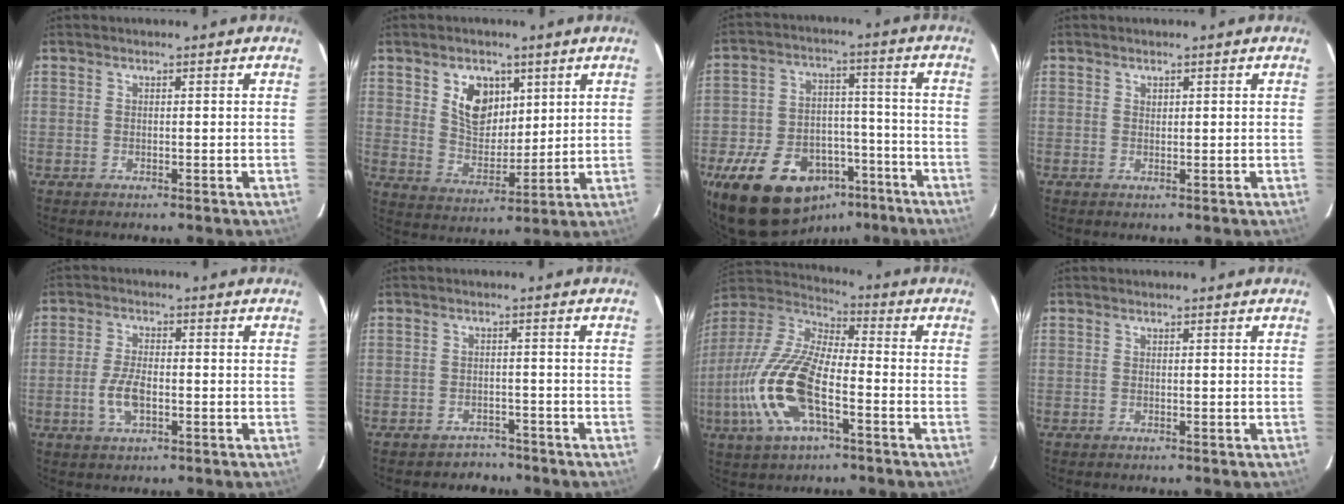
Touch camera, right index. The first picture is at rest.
{"total": 9.3, "force": [4.0, 6.4, 5.4], "torque": [-0.091, 0.004, 0.080]}
{"total": 20.0, "force": [-12.4, 12.2, 10.0], "torque": [-0.212, 0.025, -0.175]}
{"total": 0.5, "force": [0.4, 0.4, 0.1], "torque": [0.000, 0.002, 0.008]}
{"total": 5.6, "force": [-1.7, 2.6, 4.6], "torque": [-0.100, -0.001, -0.030]}
{"total": 4.7, "force": [-3.8, 2.7, 0.0], "torque": [-0.008, 0.017, -0.052]}
{"total": 19.2, "force": [-6.8, 7.5, 16.3], "torque": [-0.346, -0.018, -0.137]}
{"total": 0.0}